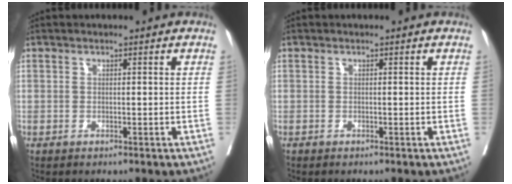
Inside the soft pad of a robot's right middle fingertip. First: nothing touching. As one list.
[{"total": 0.0}]